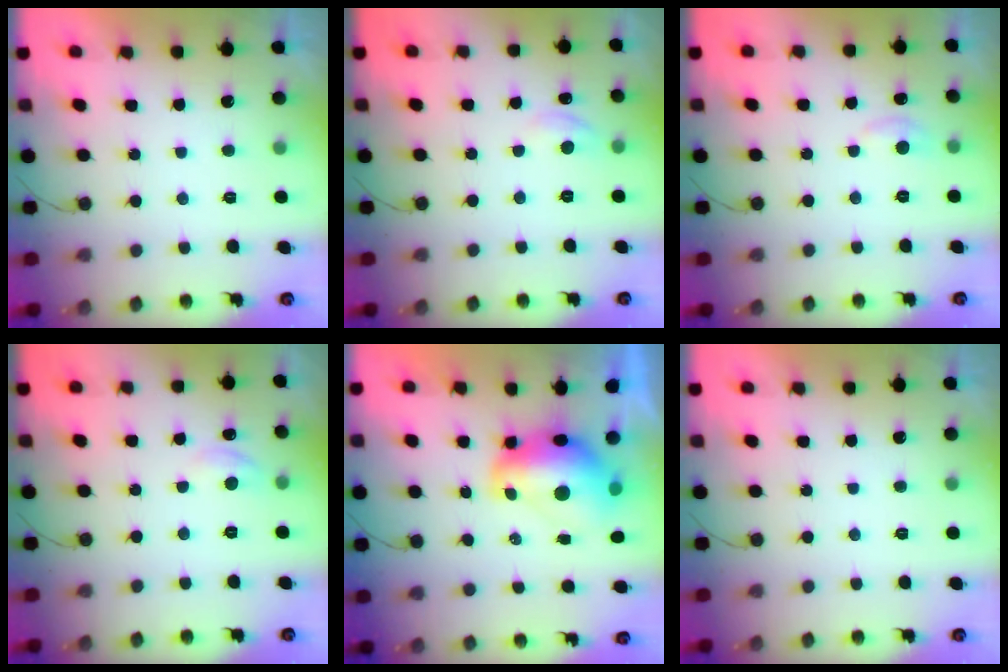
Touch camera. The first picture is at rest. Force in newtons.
{"total": 6.3, "press": 6.3, "slide": 0.9}
{"total": 5.4, "press": 5.3, "slide": 0.7}
{"total": 6.3, "press": 6.3, "slide": 0.9}
{"total": 11.3, "press": 11.2, "slide": 1.0}
{"total": 0.0}